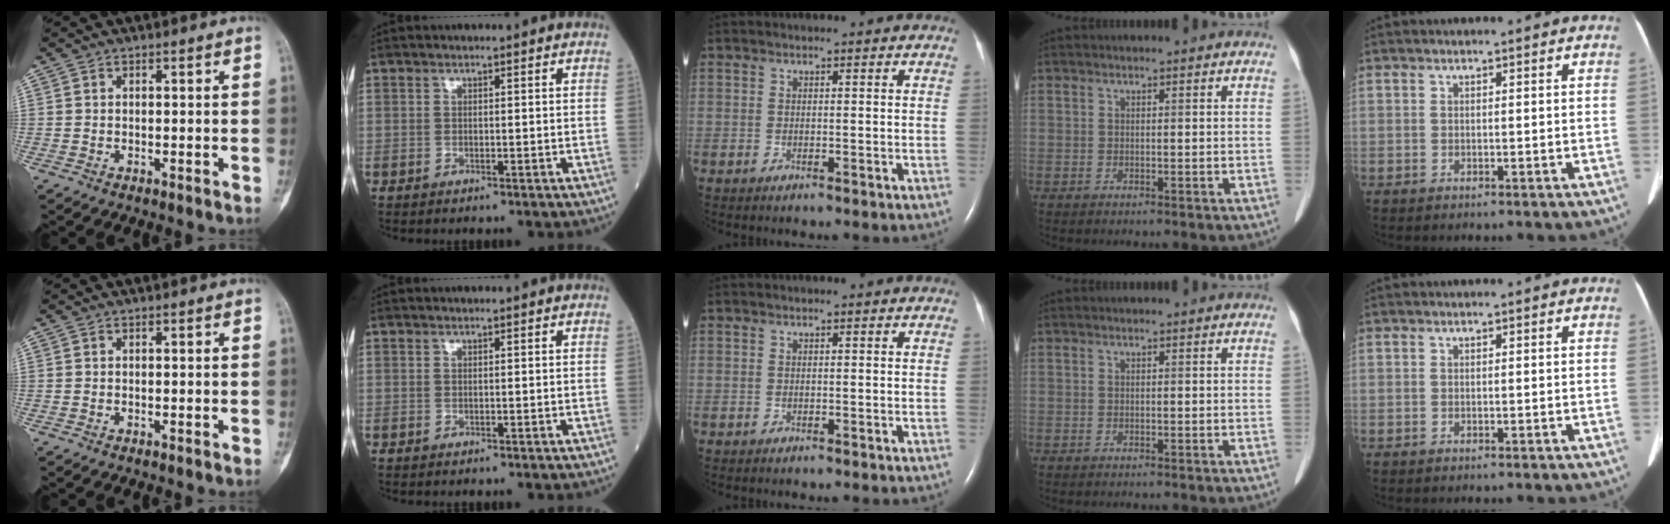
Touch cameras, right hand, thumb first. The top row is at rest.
{}